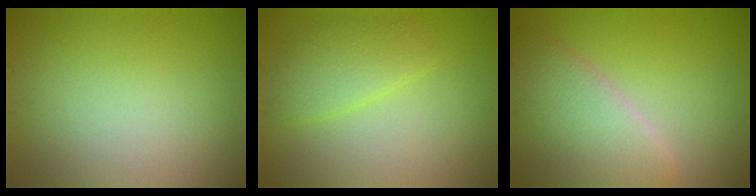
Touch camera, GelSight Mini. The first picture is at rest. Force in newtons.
{"total": 2.7, "press": 2.7, "slide": 0.1}
{"total": 6.7, "press": 6.7, "slide": 0.5}